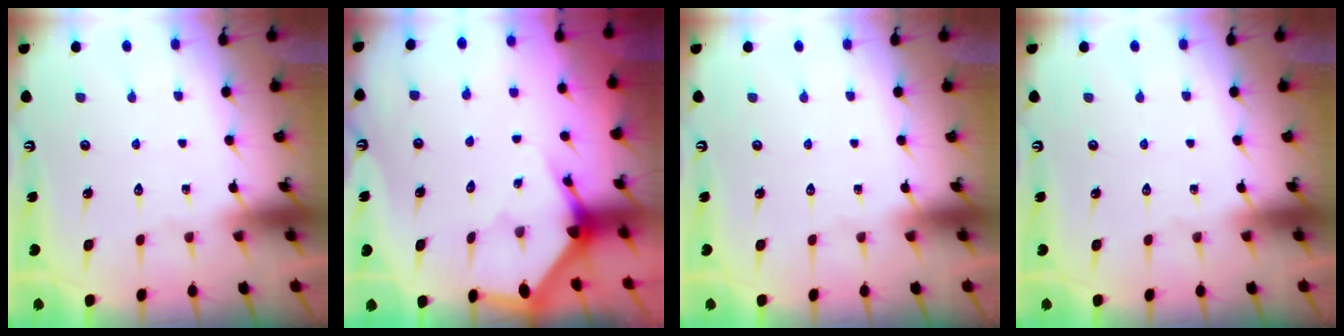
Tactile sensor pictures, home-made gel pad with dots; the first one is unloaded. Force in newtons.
{"total": 3.1, "press": 3.1, "slide": 0.2}
{"total": 0.0}
{"total": 0.0}